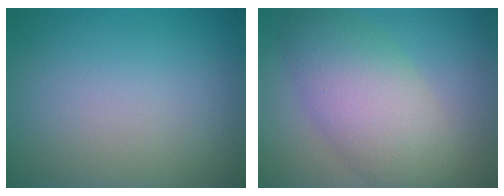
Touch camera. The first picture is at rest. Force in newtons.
{"total": 7.1, "press": 7.1, "slide": 0.4}